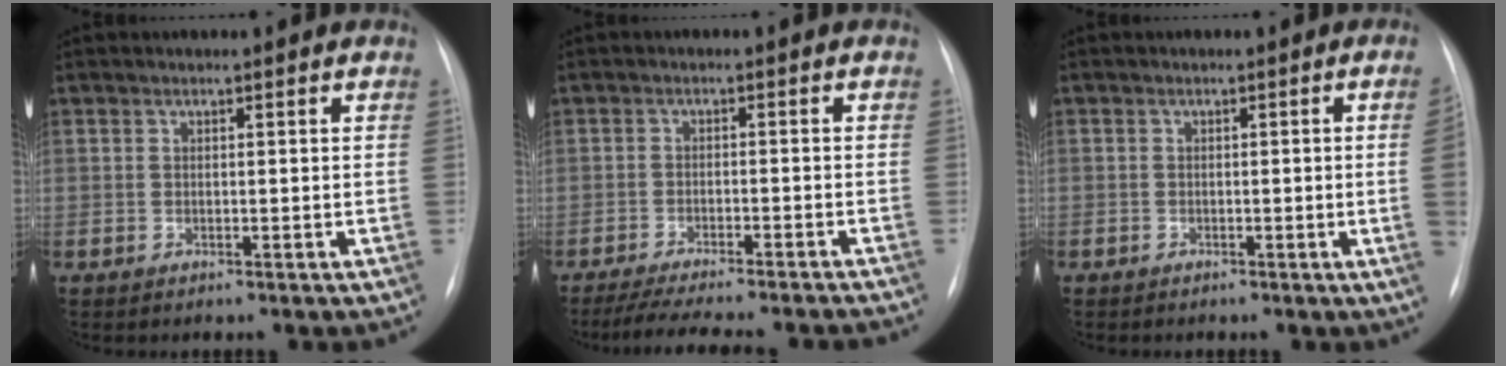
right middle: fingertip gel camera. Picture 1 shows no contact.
{"total": 16.2, "force": [-14.7, 1.4, 6.6], "torque": [-0.105, -0.018, -0.198]}
{"total": 2.5, "force": [-0.5, -0.7, 2.4], "torque": [-0.031, -0.001, -0.008]}